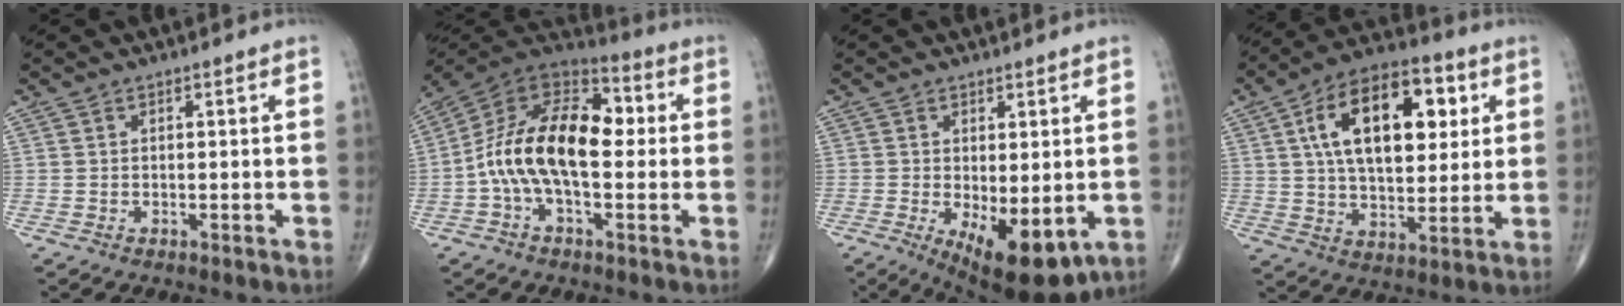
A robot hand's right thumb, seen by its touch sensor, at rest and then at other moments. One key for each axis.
{"total": 18.3, "fx": -0.6, "fy": 9.8, "fz": 15.5, "tx": -0.260, "ty": 0.044, "tz": -0.022}
{"total": 11.3, "fx": -3.2, "fy": 4.8, "fz": 9.8, "tx": -0.136, "ty": -0.020, "tz": -0.033}
{"total": 20.1, "fx": 5.8, "fy": 10.8, "fz": 15.9, "tx": -0.225, "ty": 0.000, "tz": 0.090}